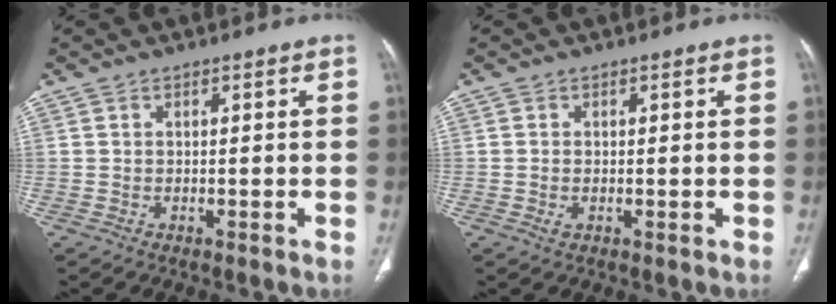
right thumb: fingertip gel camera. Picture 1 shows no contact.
{"total": 1.3, "force": [-0.2, 0.7, 1.0], "torque": [-0.026, 0.003, -0.002]}